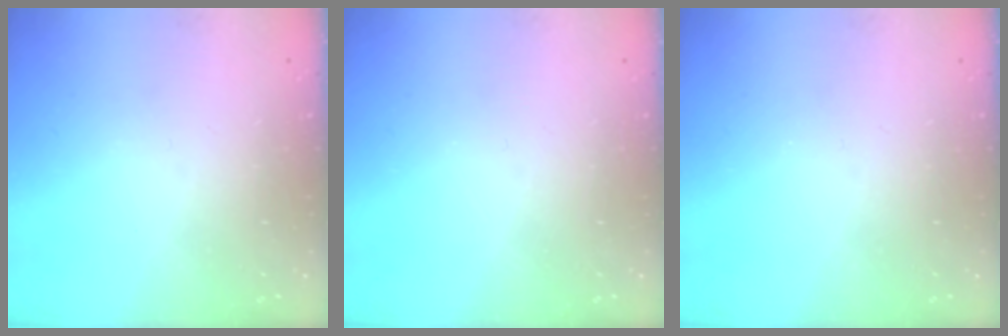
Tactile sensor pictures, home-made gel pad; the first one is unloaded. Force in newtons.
{"total": 0.0}
{"total": 0.0}